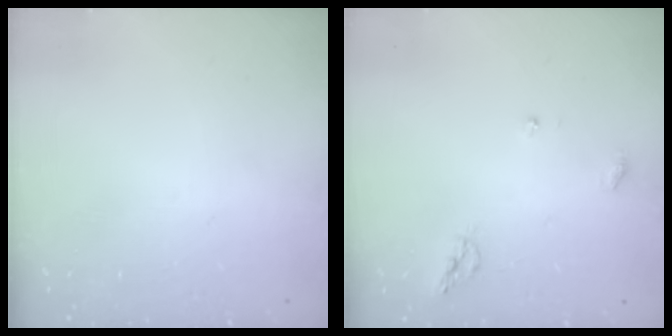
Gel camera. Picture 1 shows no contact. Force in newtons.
{"total": 5.9, "press": 5.9, "slide": 0.6}